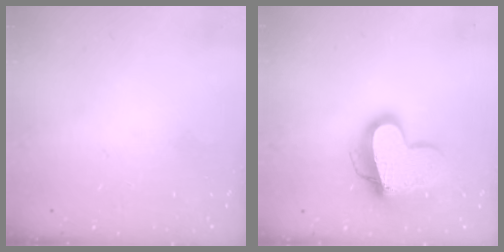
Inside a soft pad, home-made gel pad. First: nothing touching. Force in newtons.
{"total": 15.0, "press": 14.9, "slide": 1.6}